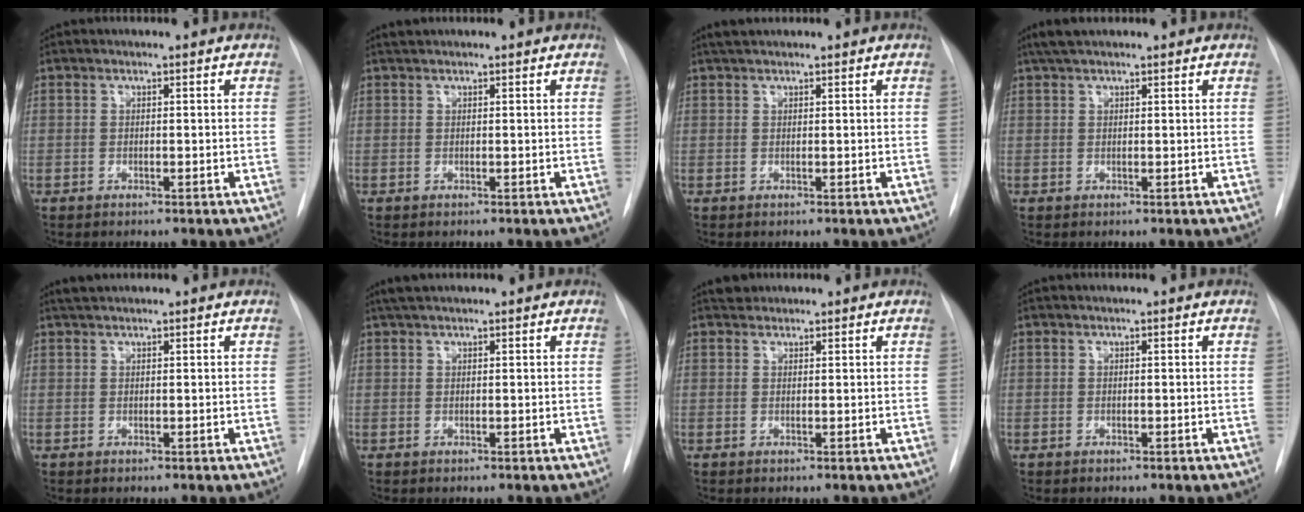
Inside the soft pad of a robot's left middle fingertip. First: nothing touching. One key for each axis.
{"total": 0.6, "fx": 0.6, "fy": -0.1, "fz": 0.1, "tx": -0.007, "ty": 0.008, "tz": 0.014}
{"total": 1.6, "fx": 1.4, "fy": 0.2, "fz": 0.7, "tx": -0.016, "ty": 0.014, "tz": 0.027}
{"total": 3.2, "fx": 2.6, "fy": 0.7, "fz": 1.8, "tx": -0.035, "ty": 0.022, "tz": 0.047}
{"total": 1.2, "fx": 1.2, "fy": 0.0, "fz": 0.4, "tx": -0.012, "ty": 0.011, "tz": 0.026}
{"total": 2.1, "fx": 1.7, "fy": 0.3, "fz": 1.0, "tx": -0.021, "ty": 0.018, "tz": 0.032}
{"total": 1.4, "fx": 1.2, "fy": 0.6, "fz": -0.1, "tx": 0.001, "ty": 0.009, "tz": 0.019}
{"total": 0.0}